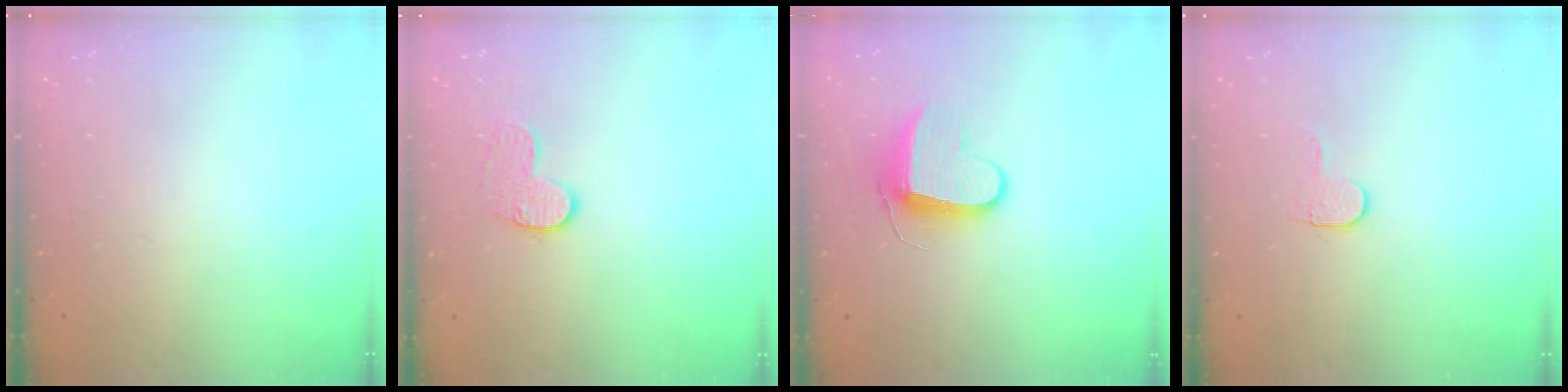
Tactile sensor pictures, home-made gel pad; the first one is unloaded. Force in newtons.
{"total": 9.1, "press": 9.0, "slide": 0.6}
{"total": 9.1, "press": 9.1, "slide": 0.3}
{"total": 4.1, "press": 4.1, "slide": 0.4}